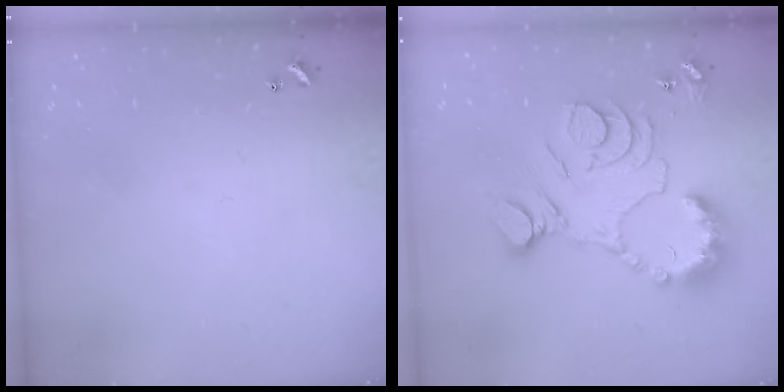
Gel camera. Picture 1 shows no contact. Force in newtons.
{"total": 20.9, "press": 20.8, "slide": 1.7}